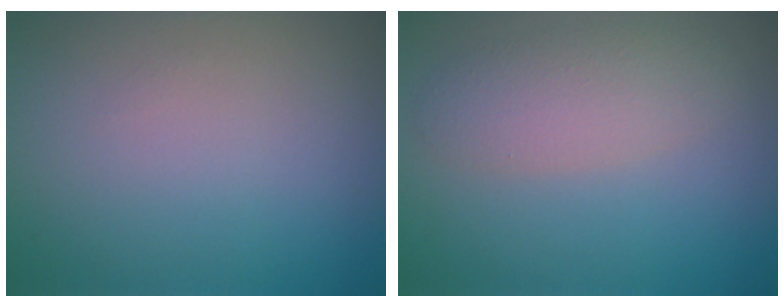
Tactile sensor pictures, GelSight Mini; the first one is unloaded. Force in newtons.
{"total": 3.3, "press": 3.3, "slide": 0.2}